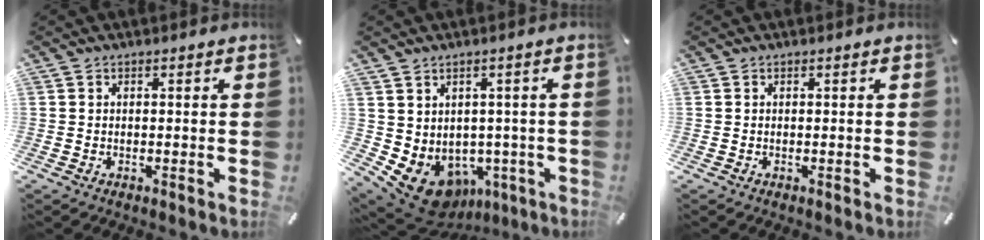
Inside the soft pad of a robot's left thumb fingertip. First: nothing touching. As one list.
[{"total": 8.4, "force": [-2.9, 6.9, 3.9], "torque": [-0.076, -0.006, -0.038]}, {"total": 0.0}]